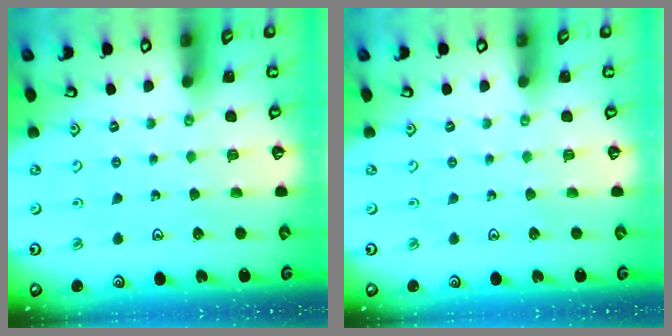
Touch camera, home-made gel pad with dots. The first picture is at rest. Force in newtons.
{"total": 0.0}